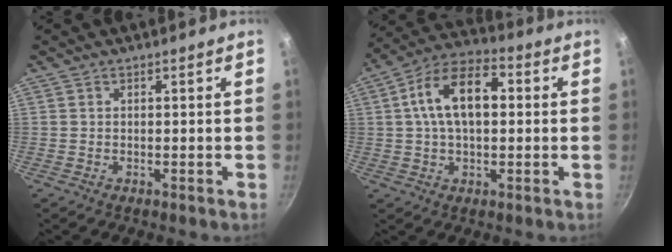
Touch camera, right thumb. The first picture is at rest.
{"total": 13.5, "force": [2.1, 7.5, 11.0], "torque": [-0.193, 0.029, 0.030]}